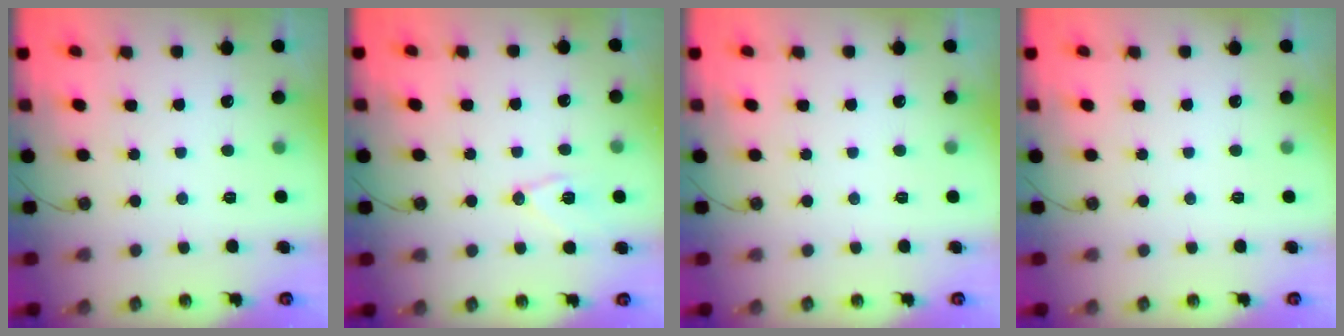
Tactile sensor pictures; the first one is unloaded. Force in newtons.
{"total": 9.9, "press": 9.8, "slide": 1.1}
{"total": 0.0}
{"total": 0.0}